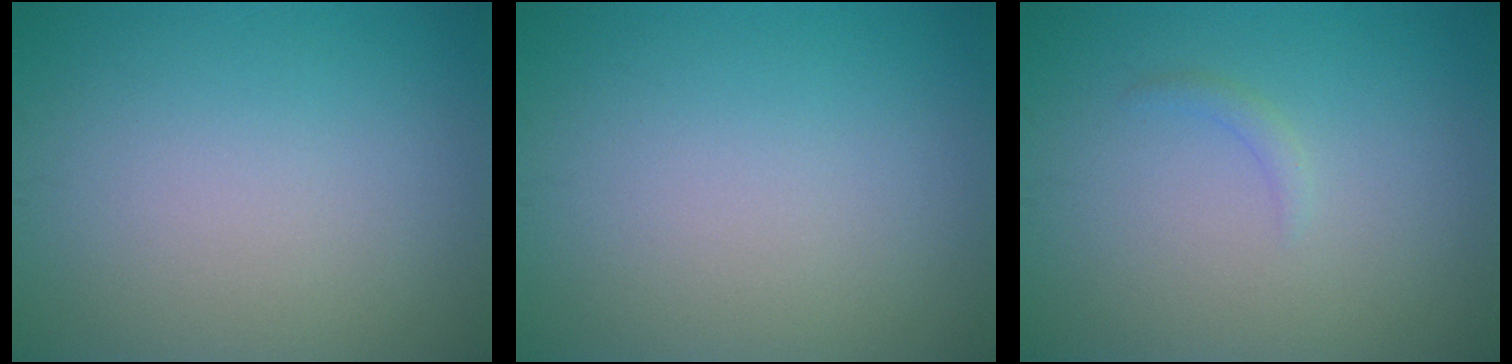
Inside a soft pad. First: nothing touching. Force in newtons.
{"total": 0.0}
{"total": 0.8, "press": 0.8, "slide": 0.1}